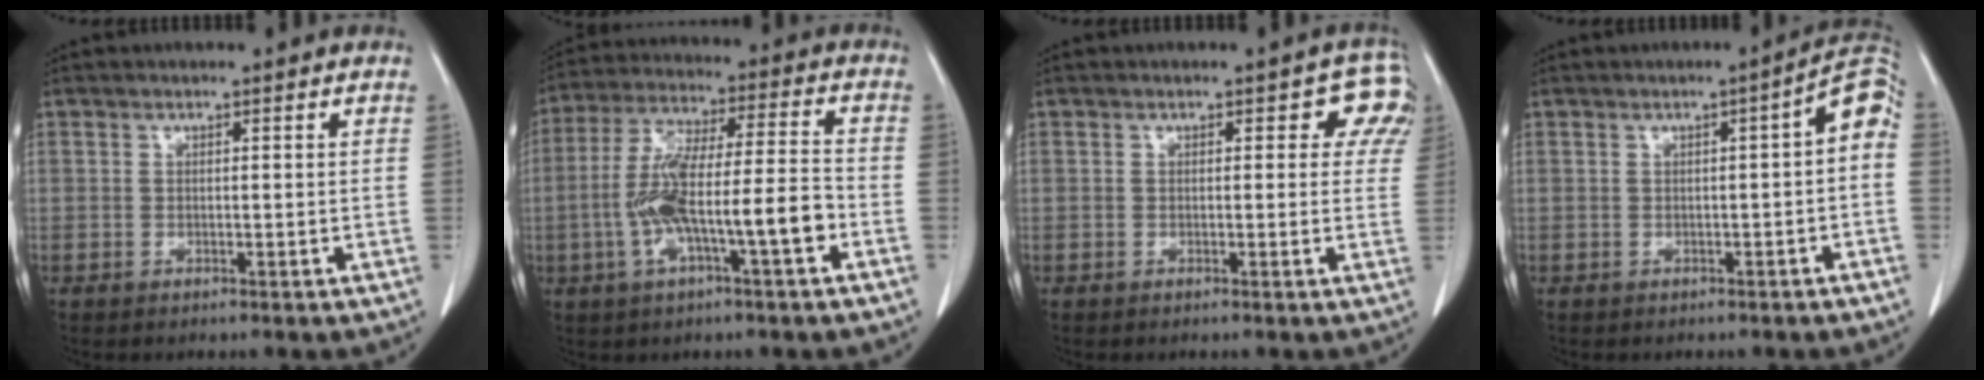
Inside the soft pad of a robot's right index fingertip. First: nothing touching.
{"total": 12.9, "force": [-3.7, 1.9, 12.2], "torque": [-0.232, 0.020, -0.062]}
{"total": 4.0, "force": [1.8, 2.5, 2.5], "torque": [-0.002, 0.007, 0.007]}
{"total": 5.0, "force": [-0.4, 0.8, 4.9], "torque": [-0.057, 0.018, -0.010]}